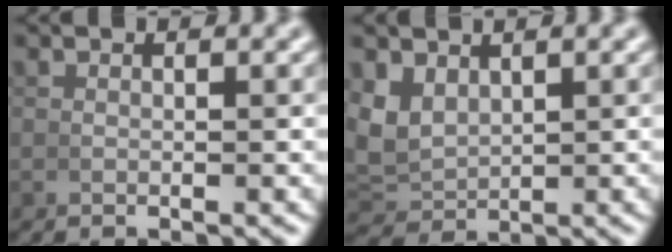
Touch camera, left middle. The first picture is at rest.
{"total": 5.5, "force": [1.4, 4.5, 2.7], "torque": [-0.097, -0.025, 0.042]}